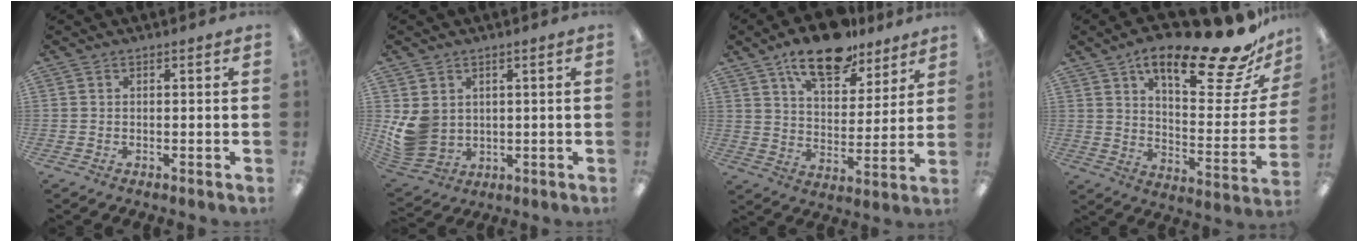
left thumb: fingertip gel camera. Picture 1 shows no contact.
{"total": 8.3, "force": [1.6, 7.2, 3.7], "torque": [-0.089, -0.011, 0.035]}
{"total": 15.7, "force": [11.7, 6.7, 8.0], "torque": [-0.119, -0.062, 0.202]}
{"total": 23.3, "force": [16.4, 6.3, 15.2], "torque": [-0.217, -0.114, 0.259]}